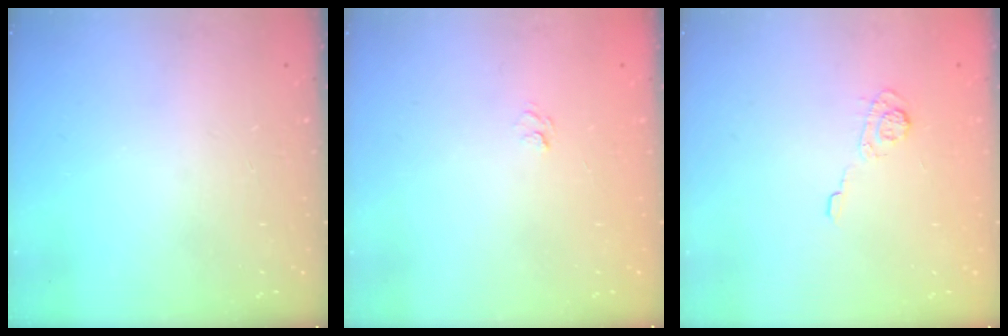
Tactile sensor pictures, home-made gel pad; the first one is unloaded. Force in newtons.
{"total": 5.4, "press": 5.3, "slide": 0.9}
{"total": 5.0, "press": 4.8, "slide": 1.4}